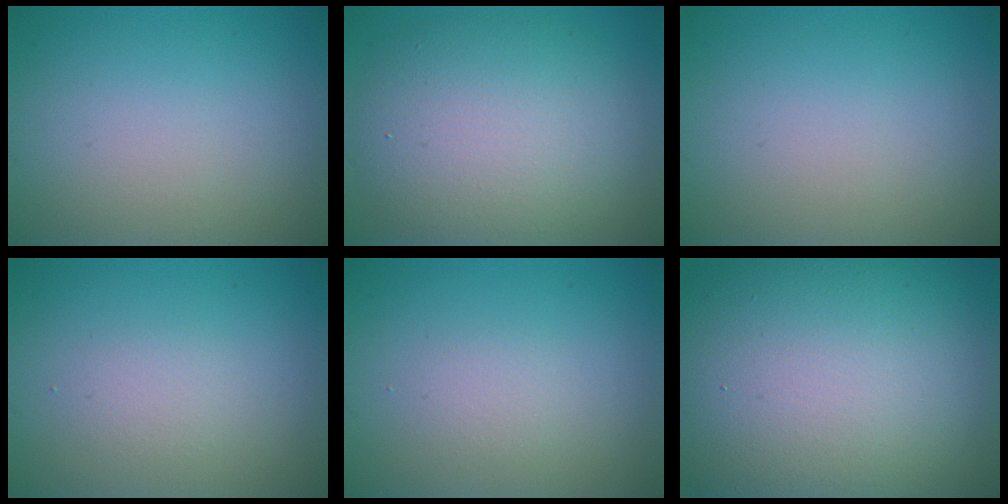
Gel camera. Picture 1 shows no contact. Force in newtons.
{"total": 9.3, "press": 9.3, "slide": 0.6}
{"total": 0.0}
{"total": 1.3, "press": 1.3, "slide": 0.0}
{"total": 1.3, "press": 1.3, "slide": 0.0}
{"total": 18.3, "press": 18.3, "slide": 1.0}